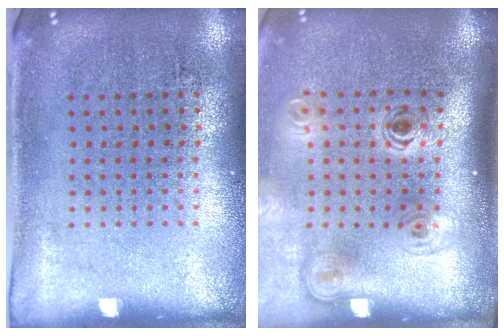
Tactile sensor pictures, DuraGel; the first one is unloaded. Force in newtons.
{"total": 2.1, "press": 1.4, "slide": 1.5}